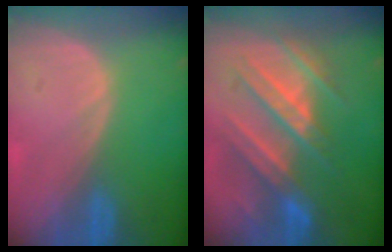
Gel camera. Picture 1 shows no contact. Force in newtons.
{"total": 9.4, "press": 9.3, "slide": 1.6}